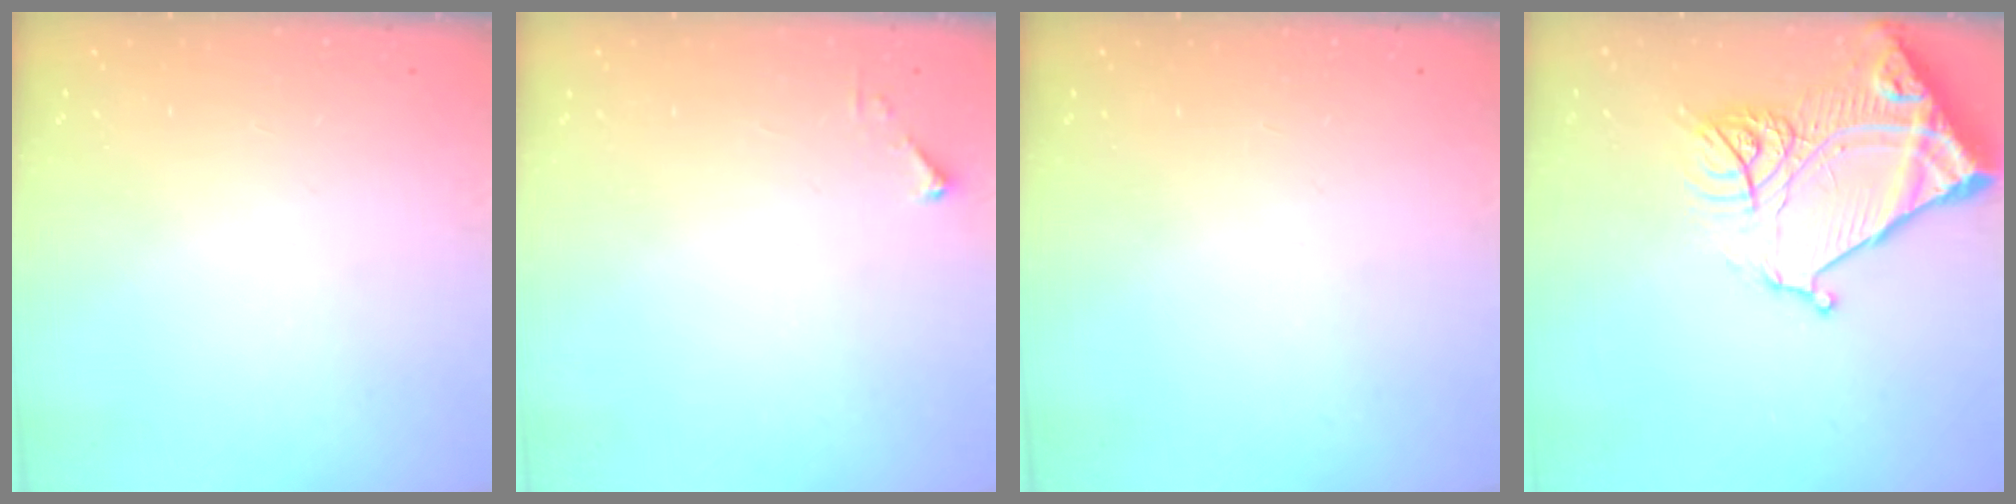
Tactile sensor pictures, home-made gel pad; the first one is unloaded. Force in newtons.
{"total": 2.7, "press": 2.7, "slide": 0.3}
{"total": 0.0}
{"total": 18.5, "press": 18.4, "slide": 1.9}